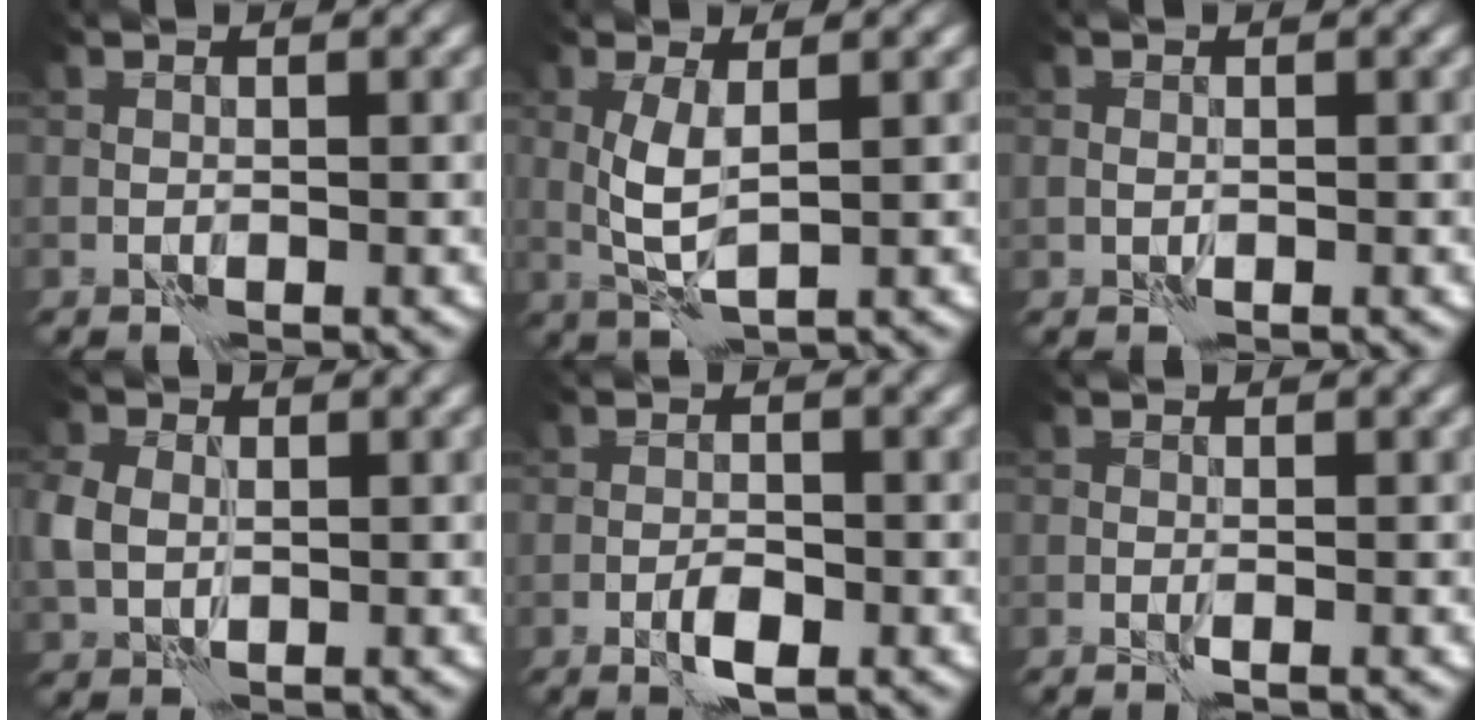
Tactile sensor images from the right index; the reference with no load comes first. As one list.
[{"total": 3.1, "force": [0.8, 0.7, 2.9], "torque": [-0.069, 0.001, 0.017]}, {"total": 0.6, "force": [0.1, 0.4, 0.3], "torque": [-0.006, 0.000, 0.004]}, {"total": 3.1, "force": [0.4, 2.4, 1.9], "torque": [-0.054, 0.002, 0.006]}, {"total": 2.1, "force": [-0.9, 0.7, 1.8], "torque": [-0.031, 0.001, -0.018]}, {"total": 0.7, "force": [-0.3, -0.3, 0.6], "torque": [-0.017, 0.002, -0.005]}]